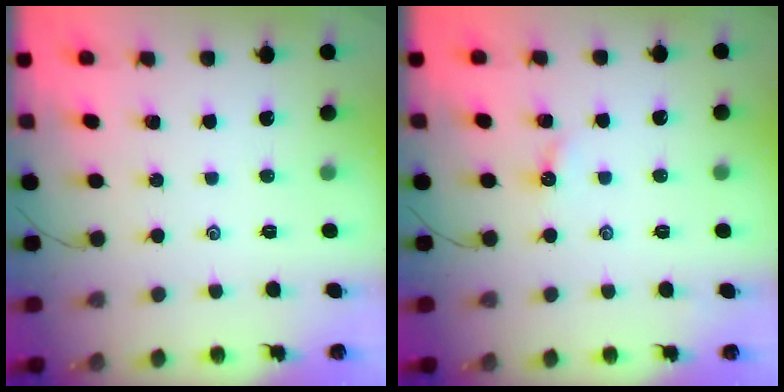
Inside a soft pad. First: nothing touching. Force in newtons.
{"total": 2.4, "press": 2.4, "slide": 0.3}